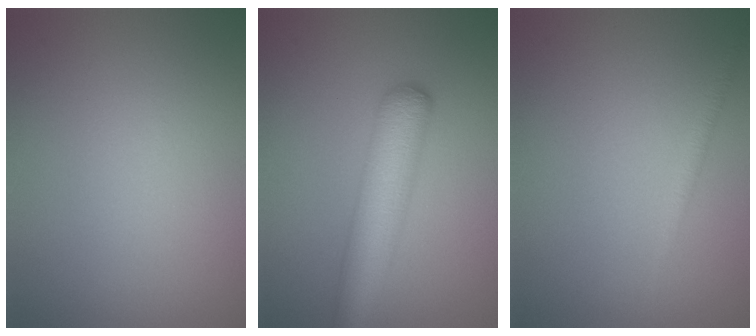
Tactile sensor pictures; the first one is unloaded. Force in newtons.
{"total": 6.3, "press": 6.3, "slide": 0.2}
{"total": 1.1, "press": 1.1, "slide": 0.0}